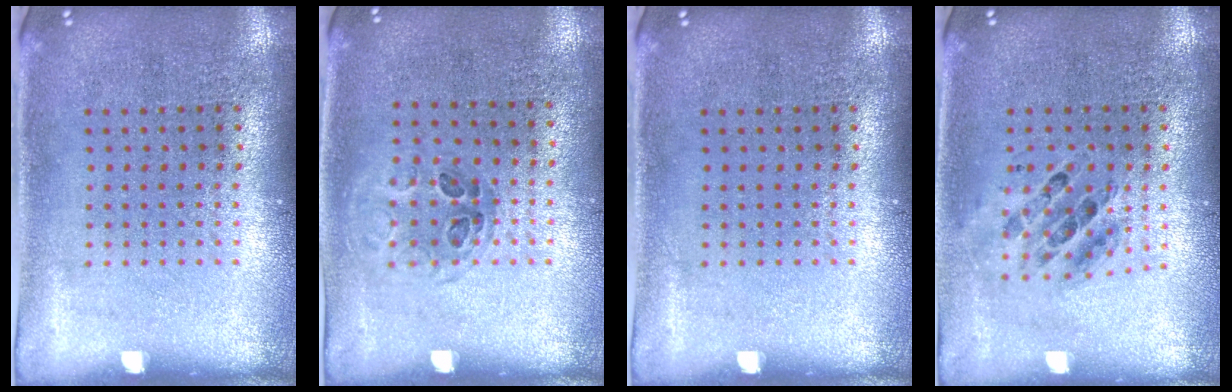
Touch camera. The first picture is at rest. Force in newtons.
{"total": 1.0, "press": 0.7, "slide": 0.6}
{"total": 0.0}
{"total": 0.8, "press": 0.8, "slide": 0.1}